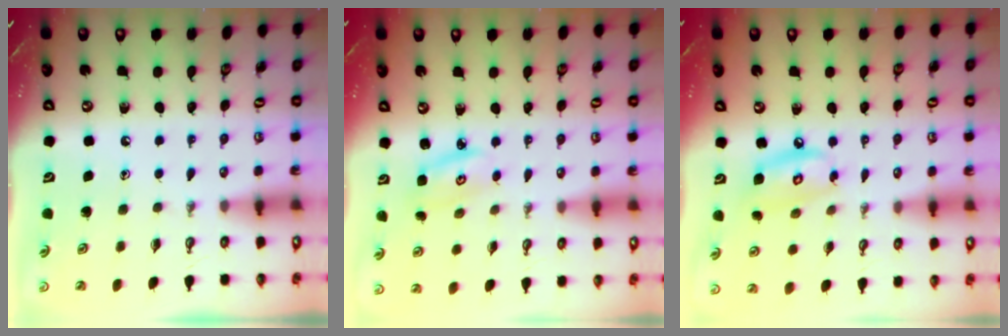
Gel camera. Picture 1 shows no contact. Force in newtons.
{"total": 2.8, "press": 2.8, "slide": 0.2}
{"total": 9.7, "press": 9.7, "slide": 0.9}